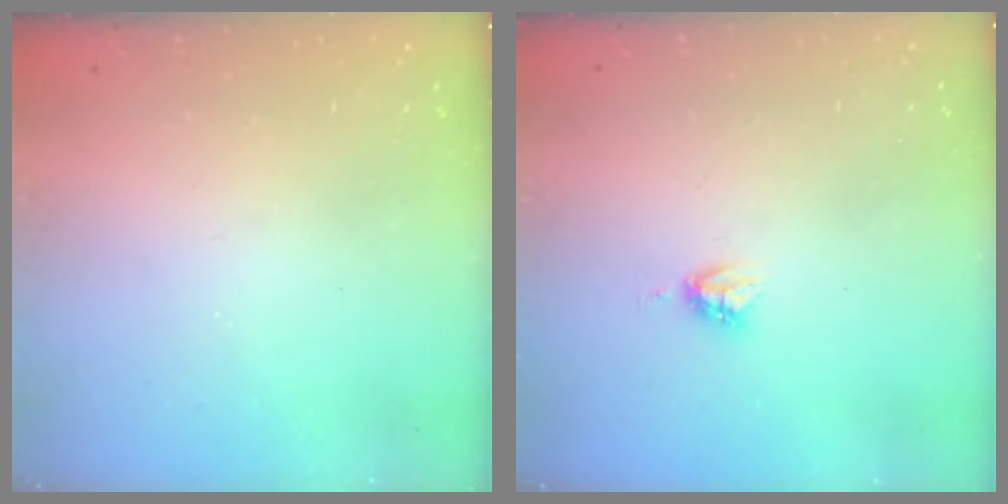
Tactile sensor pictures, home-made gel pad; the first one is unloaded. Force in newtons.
{"total": 4.1, "press": 4.1, "slide": 0.2}